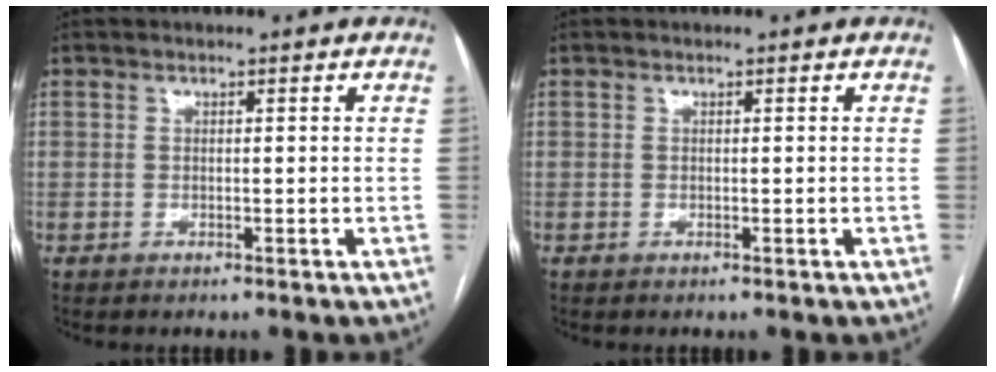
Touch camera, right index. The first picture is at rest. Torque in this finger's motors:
{"motor_torque": [0.02, -0.02, 0.00, 0.00]}